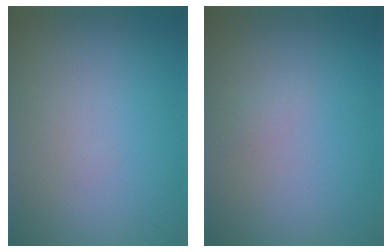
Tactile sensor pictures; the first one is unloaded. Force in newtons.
{"total": 0.5, "press": 0.5, "slide": 0.0}